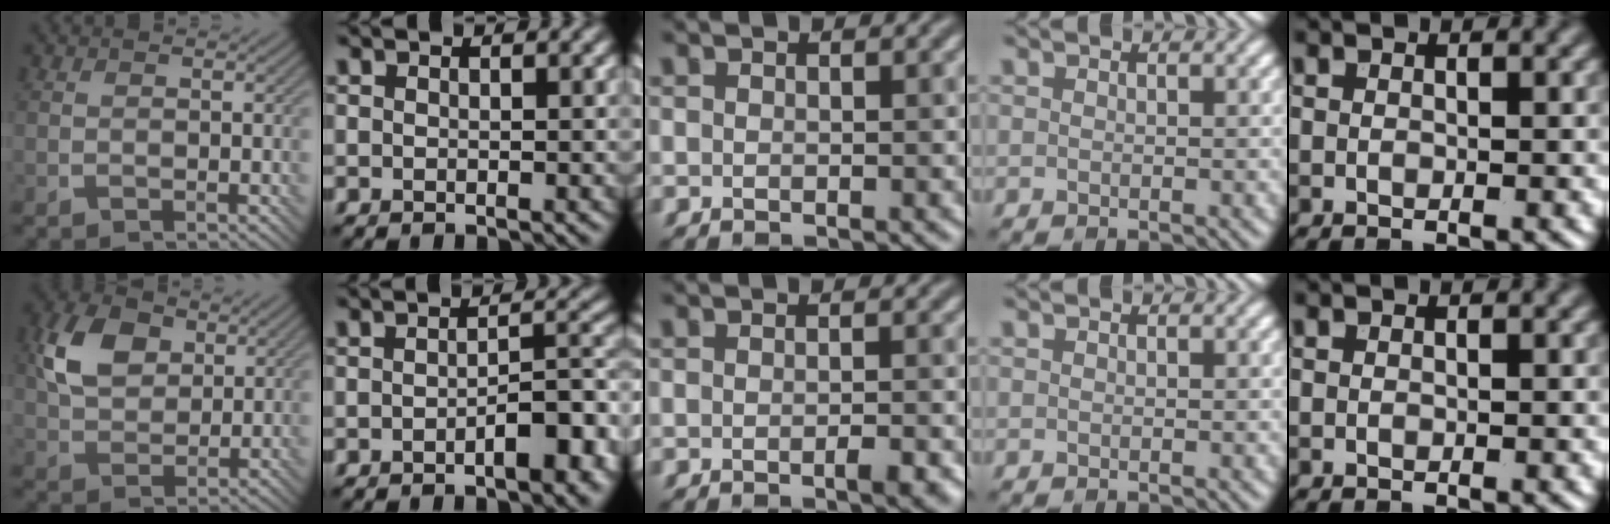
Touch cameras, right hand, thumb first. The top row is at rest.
{"thumb": {"total": 7.8, "force": [2.7, 5.2, 5.1], "torque": [-0.118, 0.010, 0.046]}, "index": {"total": 4.8, "force": [-2.2, 1.6, 4.0], "torque": [-0.054, 0.011, -0.032]}, "middle": {"total": 1.6, "force": [-0.7, 0.3, 1.4], "torque": [-0.019, -0.002, -0.011]}}